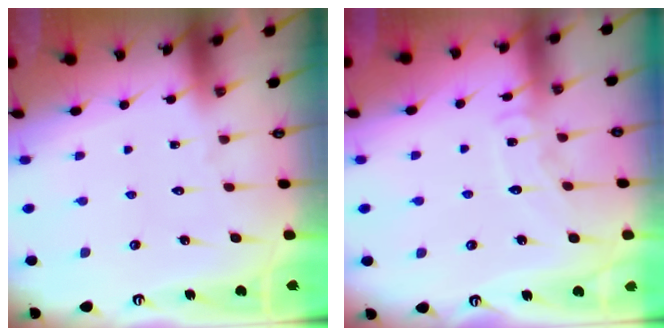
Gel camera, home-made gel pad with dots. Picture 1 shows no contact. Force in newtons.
{"total": 7.4, "press": 7.3, "slide": 0.6}